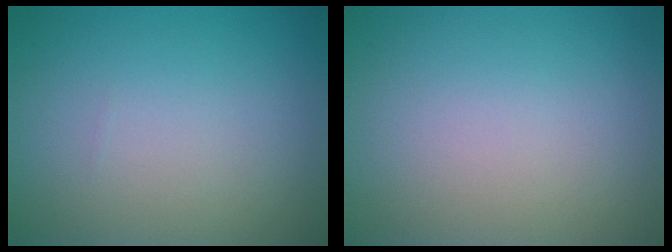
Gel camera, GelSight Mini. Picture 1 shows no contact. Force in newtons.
{"total": 0.0}